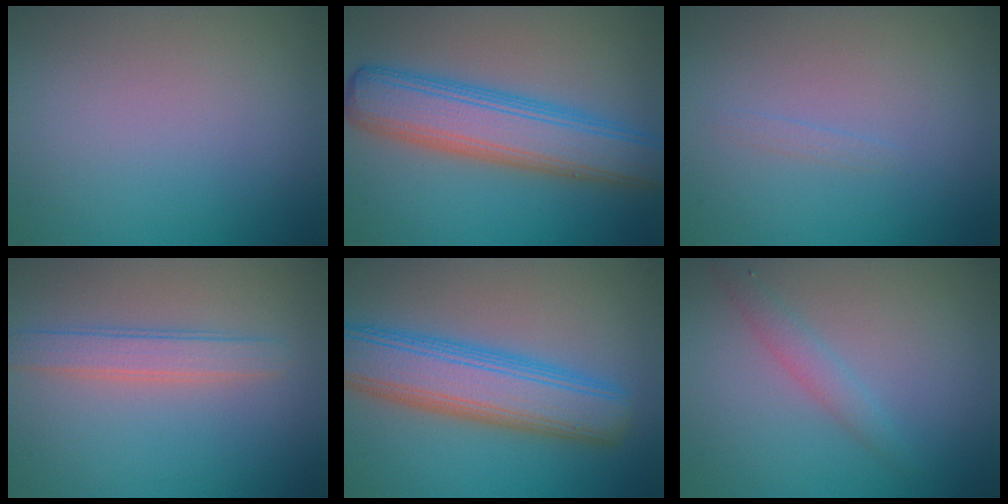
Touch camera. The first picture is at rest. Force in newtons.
{"total": 7.7, "press": 7.7, "slide": 0.4}
{"total": 0.5, "press": 0.5, "slide": 0.1}
{"total": 2.6, "press": 2.6, "slide": 0.2}
{"total": 8.0, "press": 8.0, "slide": 0.4}
{"total": 1.7, "press": 1.7, "slide": 0.0}